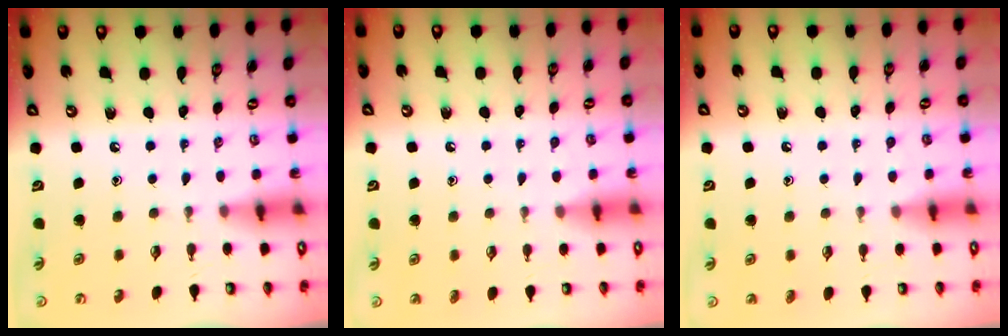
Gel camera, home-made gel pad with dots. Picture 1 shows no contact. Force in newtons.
{"total": 2.6, "press": 2.6, "slide": 0.3}
{"total": 2.6, "press": 2.6, "slide": 0.3}